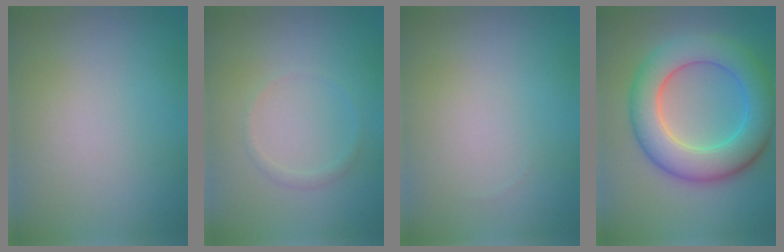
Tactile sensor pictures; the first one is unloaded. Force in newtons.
{"total": 0.8, "press": 0.8, "slide": 0.0}
{"total": 0.0}
{"total": 8.2, "press": 8.2, "slide": 0.2}